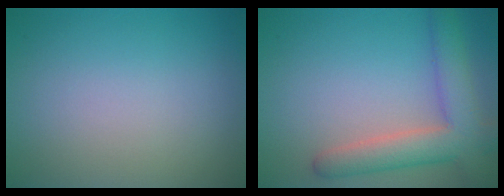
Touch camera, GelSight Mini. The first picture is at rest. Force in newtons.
{"total": 5.8, "press": 5.7, "slide": 0.6}